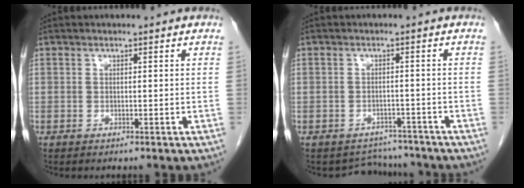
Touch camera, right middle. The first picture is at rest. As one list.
[{"total": 4.2, "force": [-3.8, 1.5, -0.9], "torque": [0.010, 0.014, -0.051]}]